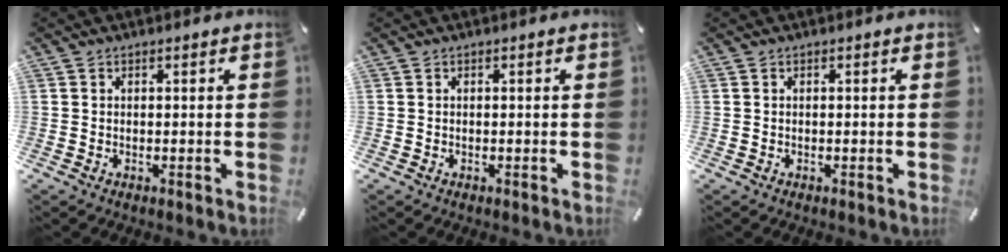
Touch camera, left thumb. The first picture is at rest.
{"total": 0.0}
{"total": 0.0}